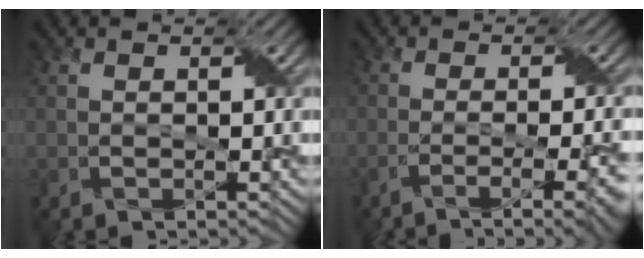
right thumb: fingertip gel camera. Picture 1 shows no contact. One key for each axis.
{"total": 7.9, "fx": -4.3, "fy": 1.9, "fz": 6.4, "tx": -0.083, "ty": -0.003, "tz": -0.058}